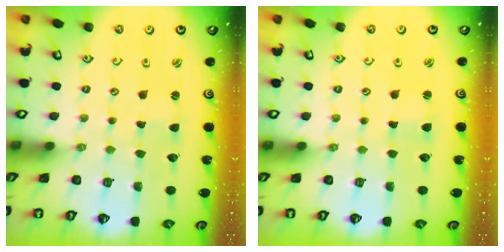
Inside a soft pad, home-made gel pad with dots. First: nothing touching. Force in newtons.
{"total": 1.3, "press": 1.3, "slide": 0.0}